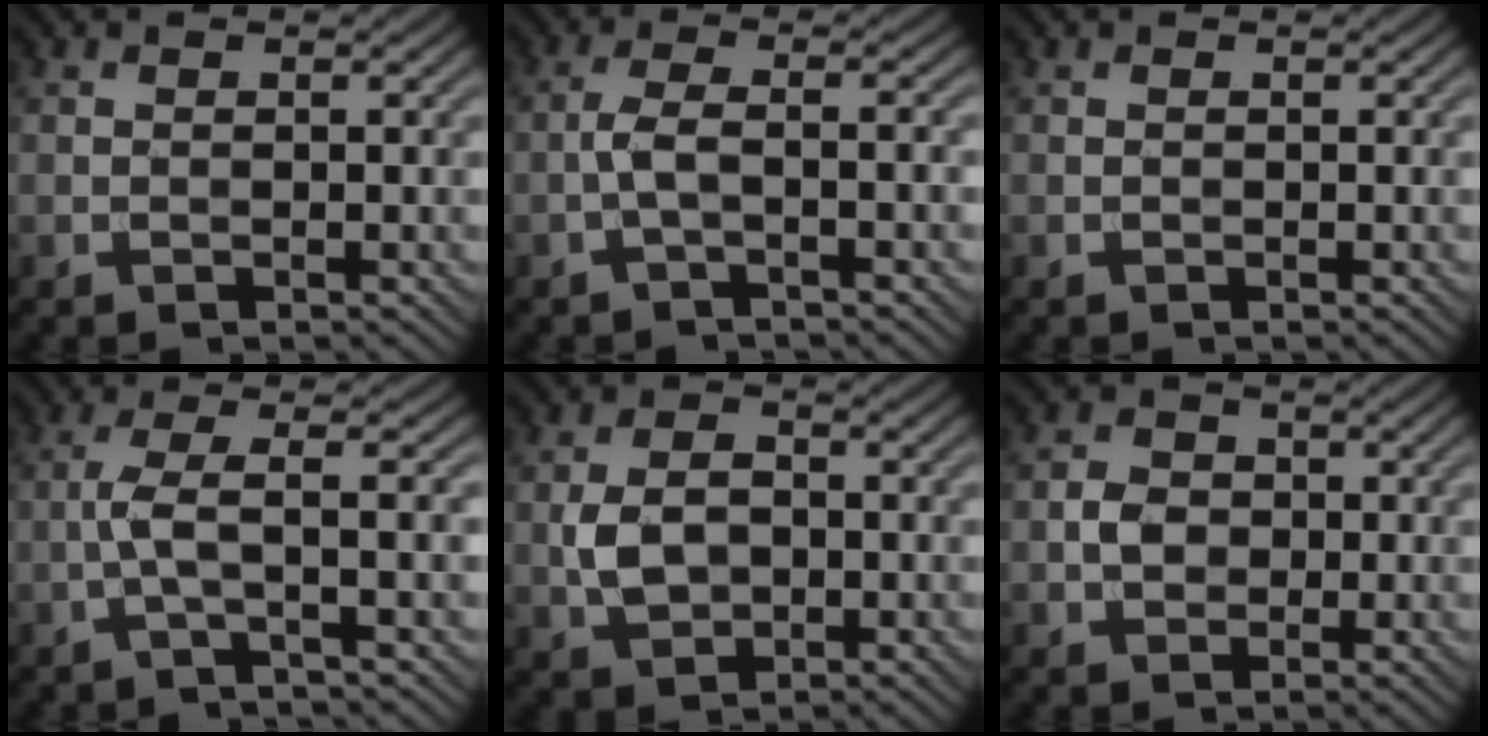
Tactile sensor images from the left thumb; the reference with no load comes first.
{"total": 3.2, "force": [-1.1, 0.6, 2.9], "torque": [-0.058, 0.010, -0.032]}
{"total": 0.0}
{"total": 4.0, "force": [-0.9, 0.4, 3.9], "torque": [-0.070, 0.013, -0.034]}
{"total": 4.5, "force": [-0.7, 3.1, 3.2], "torque": [-0.068, -0.003, -0.014]}
{"total": 2.8, "force": [-0.3, 2.5, 1.3], "torque": [-0.027, 0.000, -0.012]}